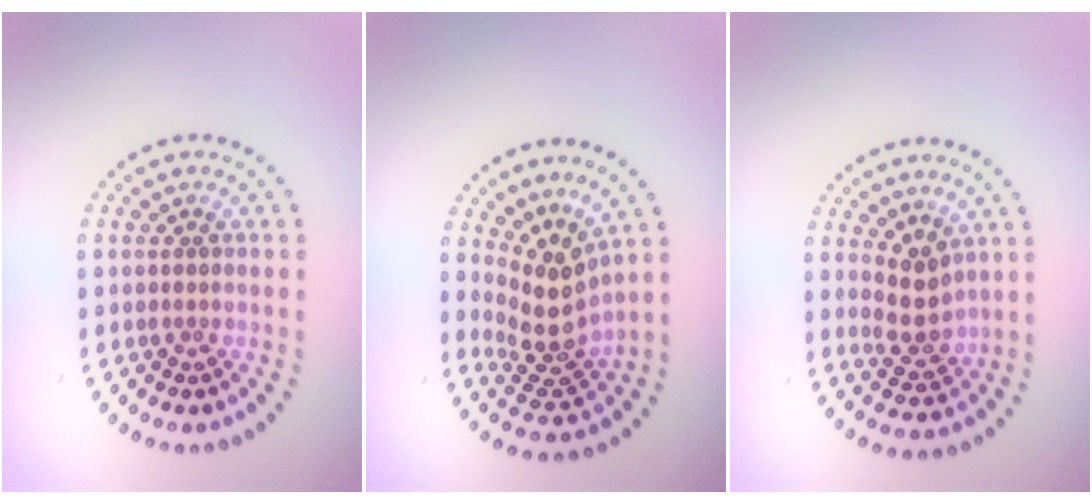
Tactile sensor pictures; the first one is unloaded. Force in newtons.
{"total": 4.3, "press": 3.1, "slide": 2.9}
{"total": 2.9, "press": 2.7, "slide": 1.2}